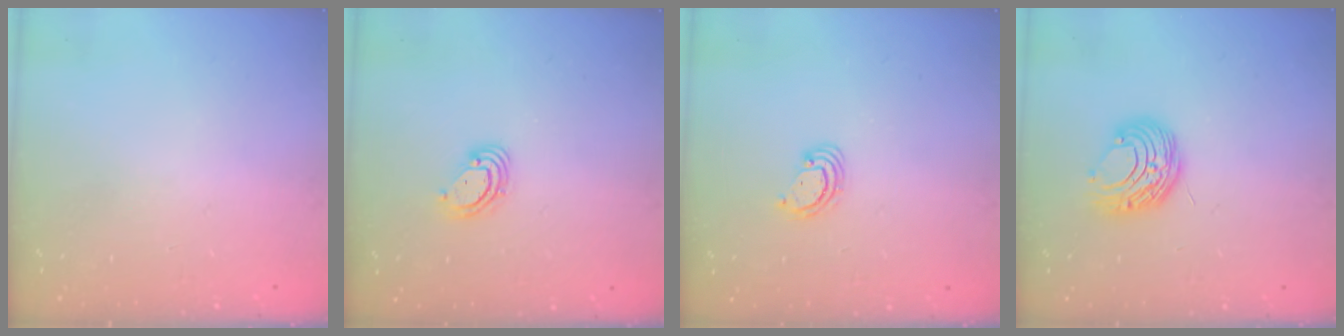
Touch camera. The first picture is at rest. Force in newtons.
{"total": 4.1, "press": 4.1, "slide": 0.3}
{"total": 2.5, "press": 2.5, "slide": 0.3}
{"total": 9.5, "press": 9.4, "slide": 0.9}